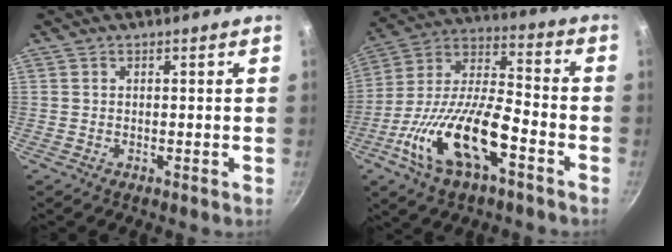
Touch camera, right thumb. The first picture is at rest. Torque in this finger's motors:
{"motor_torque": [0.76, 1.24, 1.58, -1.19, 0.20]}